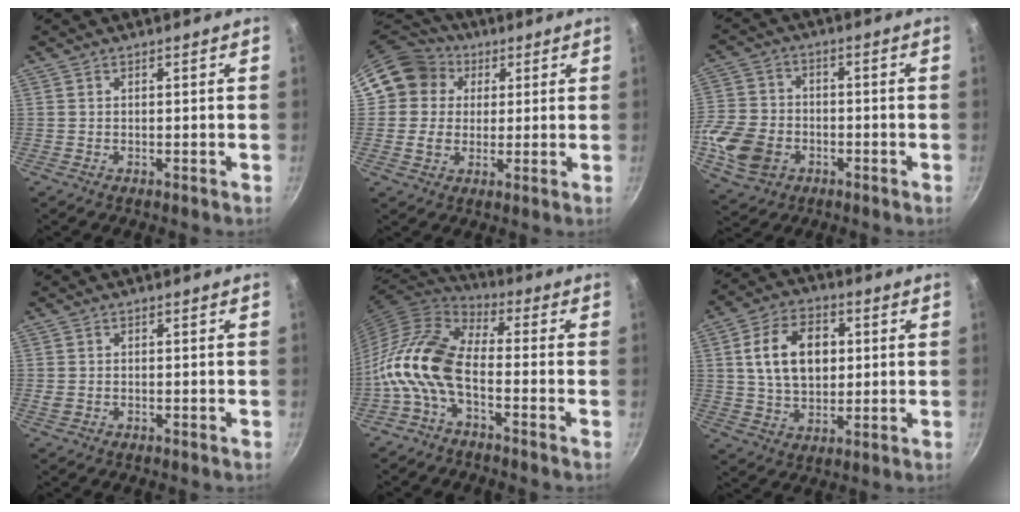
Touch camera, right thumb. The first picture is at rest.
{"total": 11.0, "force": [3.4, 10.0, 3.4], "torque": [-0.032, 0.010, 0.046]}
{"total": 13.2, "force": [-4.2, 10.0, 7.4], "torque": [-0.142, 0.021, -0.083]}
{"total": 1.1, "force": [-0.3, 0.8, 0.7], "torque": [-0.016, 0.002, -0.003]}
{"total": 12.9, "force": [-3.8, 6.5, 10.5], "torque": [-0.207, 0.043, -0.096]}
{"total": 13.4, "force": [2.4, 9.1, 9.5], "torque": [-0.138, 0.003, 0.039]}